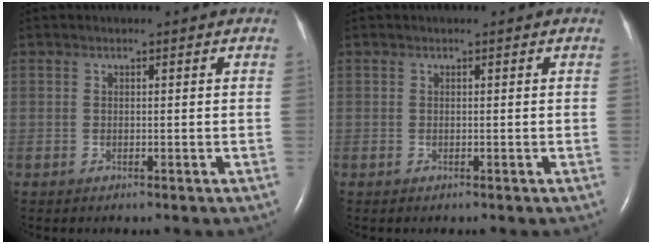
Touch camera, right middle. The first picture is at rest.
{"total": 0.0}